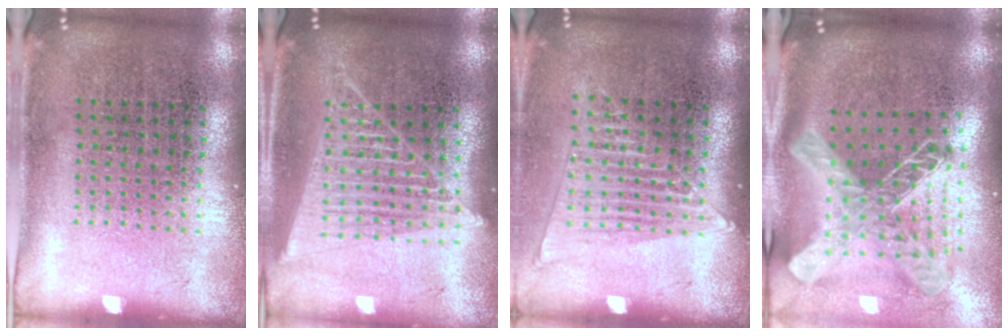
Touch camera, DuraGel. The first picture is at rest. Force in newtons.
{"total": 1.9, "press": 1.7, "slide": 0.8}
{"total": 1.5, "press": 1.3, "slide": 0.6}
{"total": 2.8, "press": 2.0, "slide": 2.0}